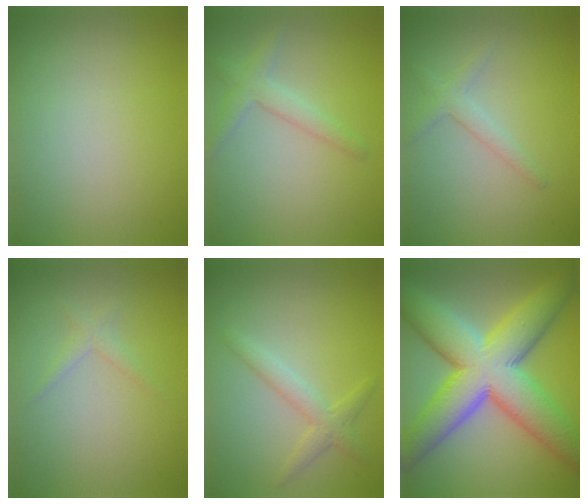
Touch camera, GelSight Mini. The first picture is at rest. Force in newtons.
{"total": 2.2, "press": 2.2, "slide": 0.1}
{"total": 1.8, "press": 1.8, "slide": 0.1}
{"total": 1.1, "press": 1.1, "slide": 0.0}
{"total": 2.3, "press": 2.3, "slide": 0.1}
{"total": 13.6, "press": 13.6, "slide": 0.4}